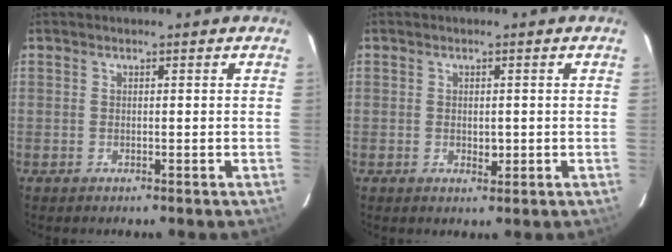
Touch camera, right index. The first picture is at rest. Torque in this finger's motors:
{"motor_torque": [0.26, 0.20, 0.00, 0.00]}